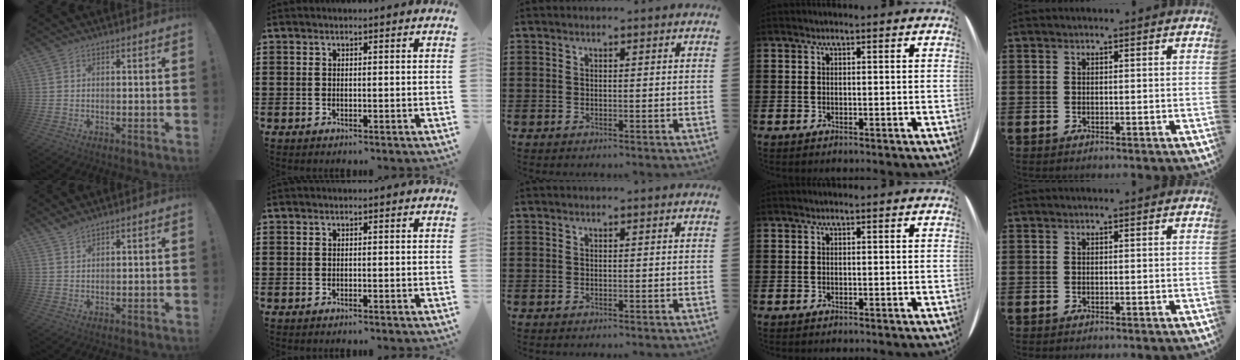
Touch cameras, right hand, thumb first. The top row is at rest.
{"thumb": {"total": 2.6, "force": [2.3, 0.5, 1.1], "torque": [-0.025, -0.009, 0.042]}}